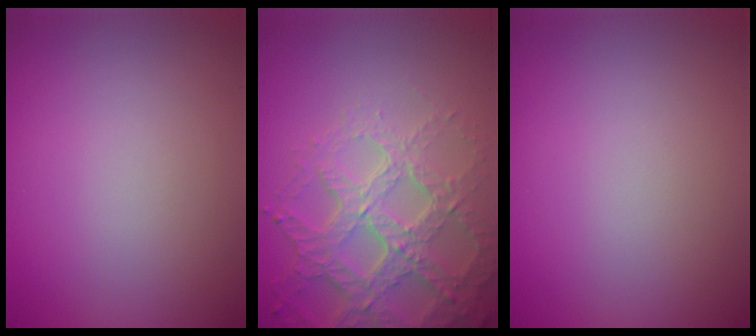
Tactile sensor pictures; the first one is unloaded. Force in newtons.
{"total": 6.7, "press": 4.9, "slide": 4.5}
{"total": 0.0}